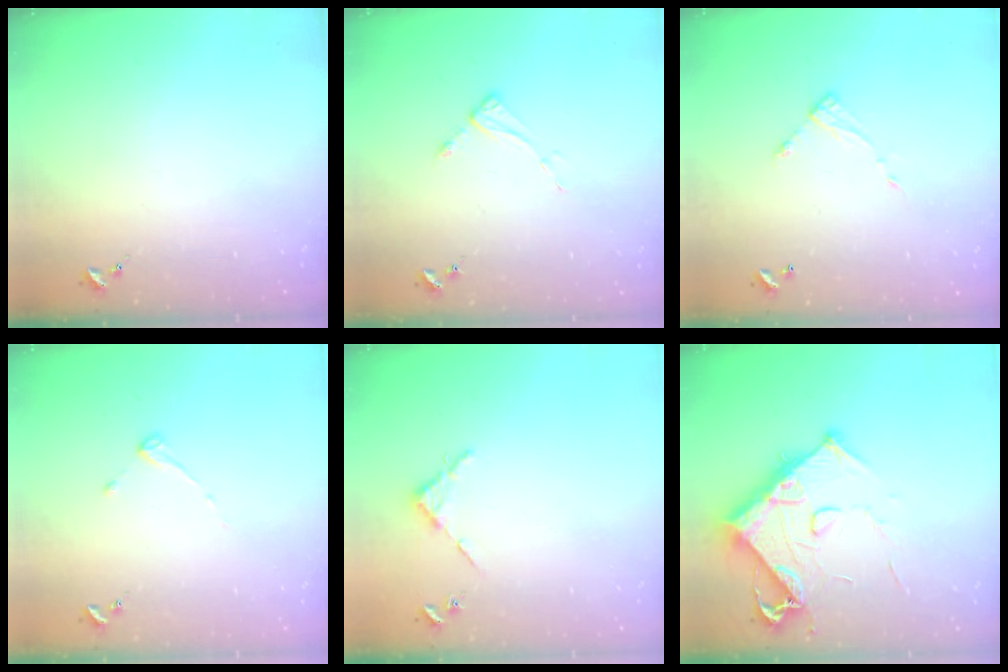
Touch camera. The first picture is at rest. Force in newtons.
{"total": 5.3, "press": 5.2, "slide": 0.1}
{"total": 6.0, "press": 6.0, "slide": 0.4}
{"total": 2.7, "press": 2.7, "slide": 0.3}
{"total": 2.7, "press": 2.7, "slide": 0.3}
{"total": 13.1, "press": 13.1, "slide": 1.4}